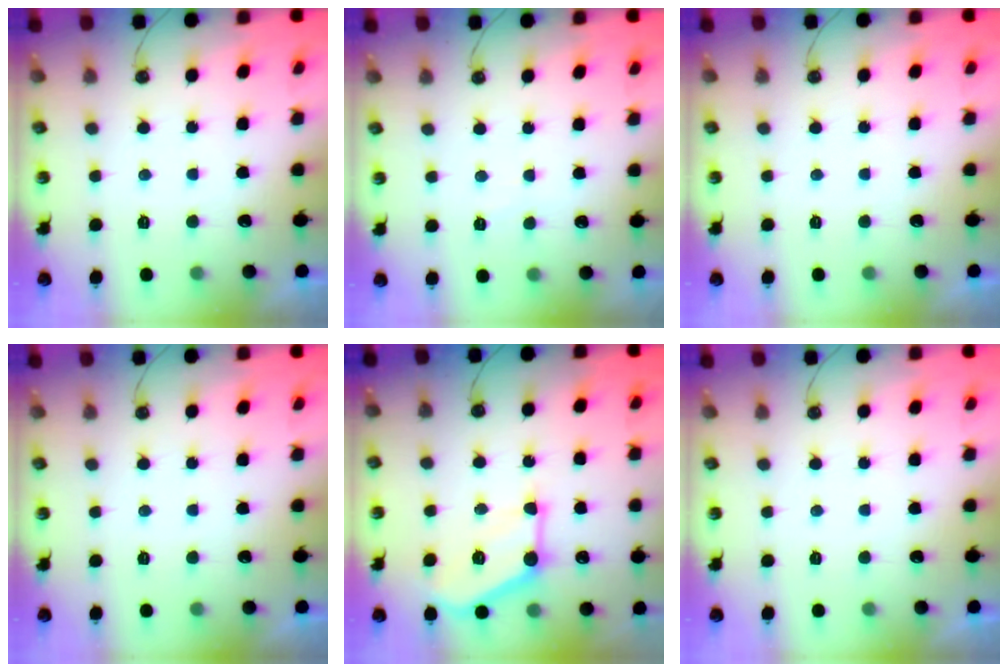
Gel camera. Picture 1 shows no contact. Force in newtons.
{"total": 3.6, "press": 3.5, "slide": 0.6}
{"total": 0.0}
{"total": 0.0}
{"total": 14.8, "press": 14.8, "slide": 1.2}
{"total": 0.0}